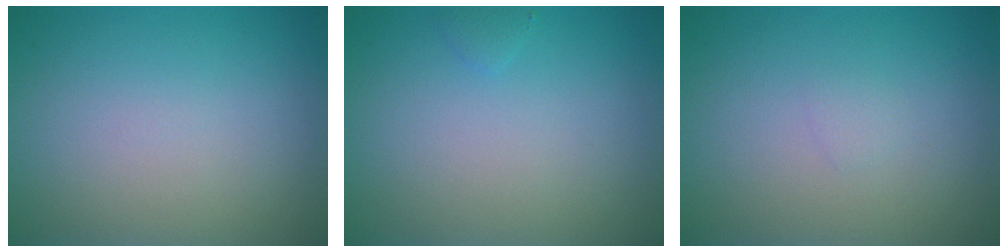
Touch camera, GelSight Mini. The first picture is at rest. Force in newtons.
{"total": 0.5, "press": 0.5, "slide": 0.0}
{"total": 0.5, "press": 0.5, "slide": 0.0}